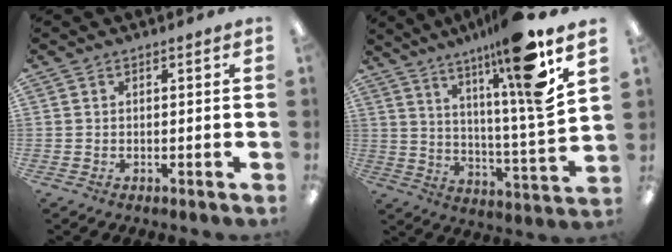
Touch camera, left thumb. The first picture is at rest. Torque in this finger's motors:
{"motor_torque": [2.52, 2.45, 1.68, -1.09, 0.17]}